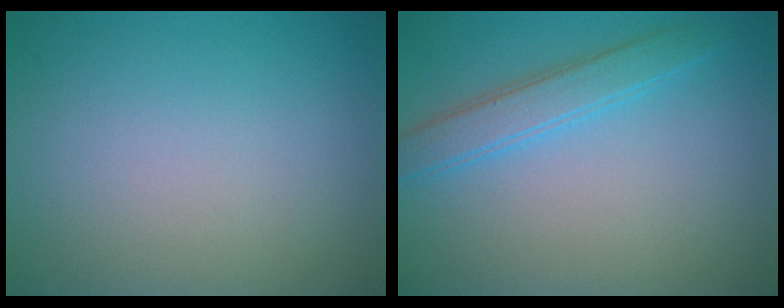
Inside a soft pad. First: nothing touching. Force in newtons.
{"total": 2.9, "press": 2.9, "slide": 0.0}